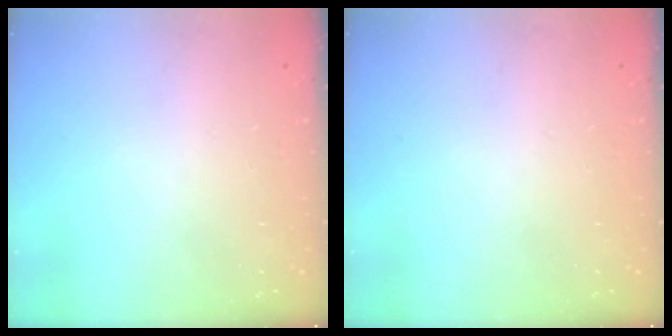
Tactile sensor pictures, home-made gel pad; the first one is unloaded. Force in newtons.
{"total": 0.0}